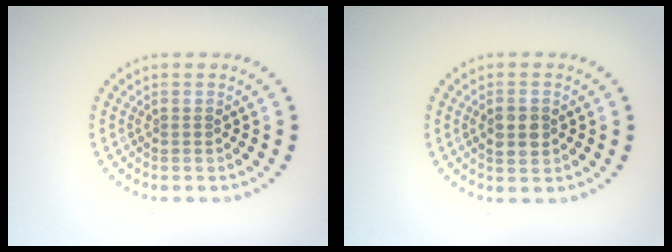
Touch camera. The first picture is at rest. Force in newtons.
{"total": 2.3, "press": 2.3, "slide": 0.1}